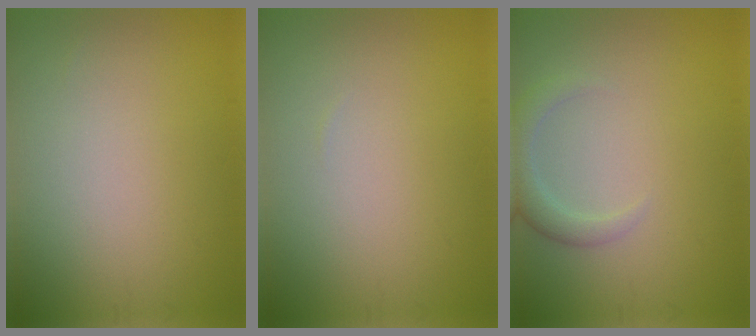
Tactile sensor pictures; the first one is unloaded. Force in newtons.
{"total": 0.0}
{"total": 2.4, "press": 2.4, "slide": 0.3}